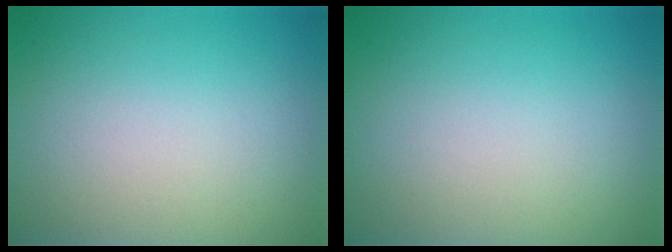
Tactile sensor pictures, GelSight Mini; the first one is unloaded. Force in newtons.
{"total": 0.0}